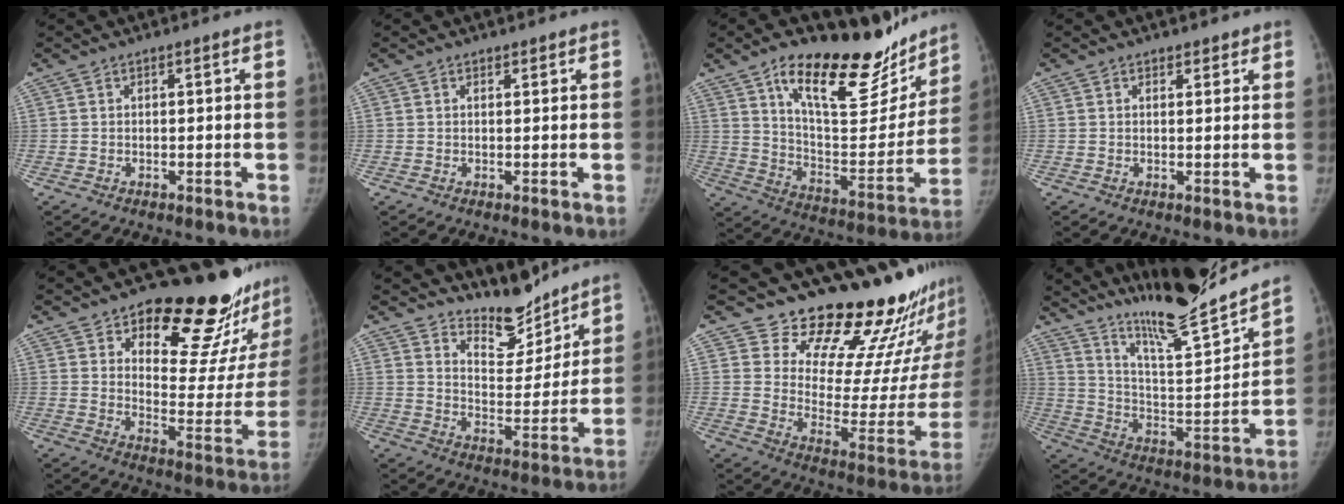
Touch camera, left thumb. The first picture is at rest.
{"total": 0.6, "force": [0.5, 0.3, 0.0], "torque": [0.003, -0.006, 0.005]}
{"total": 25.4, "force": [17.7, 9.8, 15.3], "torque": [-0.172, -0.086, 0.277]}
{"total": 1.6, "force": [1.3, 1.0, 0.3], "torque": [0.011, -0.010, 0.012]}
{"total": 25.0, "force": [17.9, 9.8, 14.4], "torque": [-0.139, -0.118, 0.236]}
{"total": 10.3, "force": [9.4, 3.7, 2.1], "torque": [0.007, -0.083, 0.160]}
{"total": 23.4, "force": [20.4, 7.3, 8.8], "torque": [-0.069, -0.192, 0.267]}
{"total": 21.6, "force": [18.8, 1.6, 10.5], "torque": [-0.145, -0.111, 0.306]}